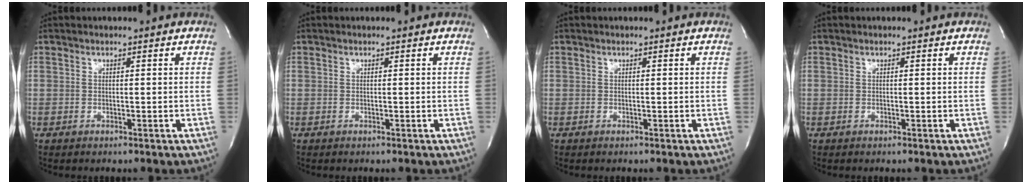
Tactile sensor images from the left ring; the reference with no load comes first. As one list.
[{"total": 0.0}, {"total": 0.0}, {"total": 0.0}]